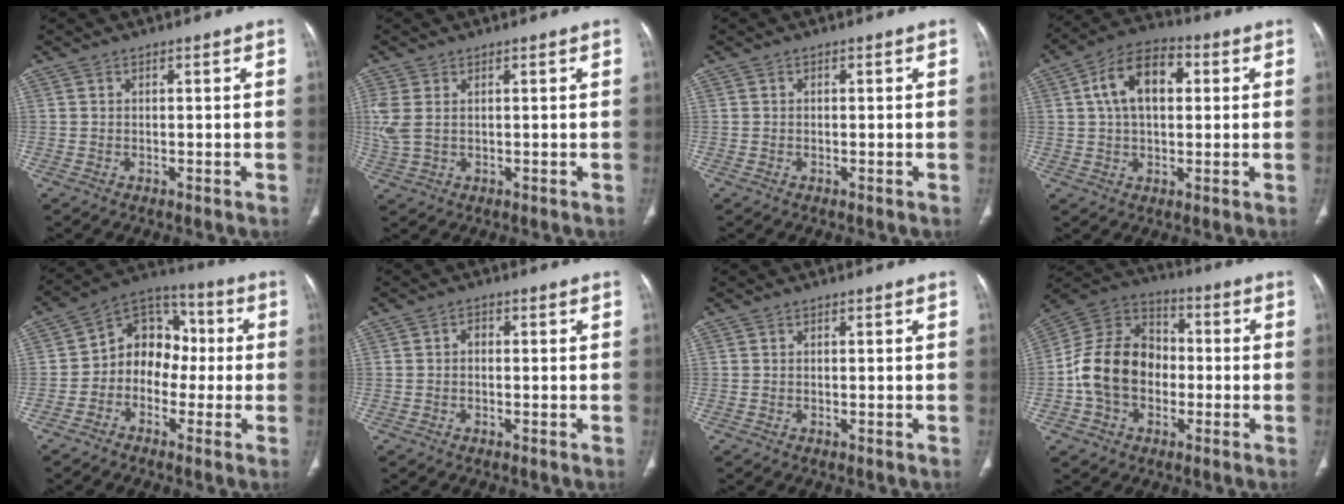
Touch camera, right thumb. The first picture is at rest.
{"total": 4.8, "force": [1.0, 3.0, 3.7], "torque": [-0.115, 0.009, 0.029]}
{"total": 0.0}
{"total": 11.9, "force": [2.6, 7.2, 9.2], "torque": [-0.150, 0.020, 0.036]}
{"total": 11.0, "force": [-1.4, 9.1, 6.1], "torque": [-0.053, 0.043, -0.043]}
{"total": 1.4, "force": [-0.2, 1.0, 0.9], "torque": [-0.008, 0.004, -0.007]}
{"total": 0.0}
{"total": 15.3, "force": [-2.3, 11.7, 9.5], "torque": [-0.154, 0.040, -0.049]}